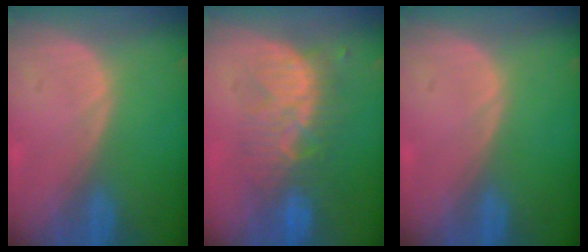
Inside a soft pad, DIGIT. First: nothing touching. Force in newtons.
{"total": 8.3, "press": 8.1, "slide": 2.0}
{"total": 0.0}